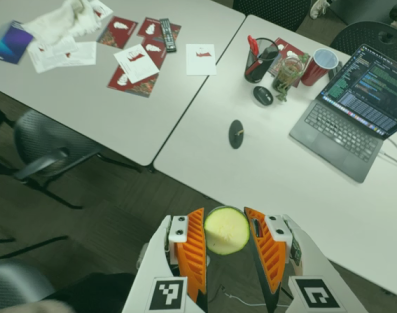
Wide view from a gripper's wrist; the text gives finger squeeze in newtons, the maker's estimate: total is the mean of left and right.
{"total": 11.4, "left": 11.9, "right": 10.8}